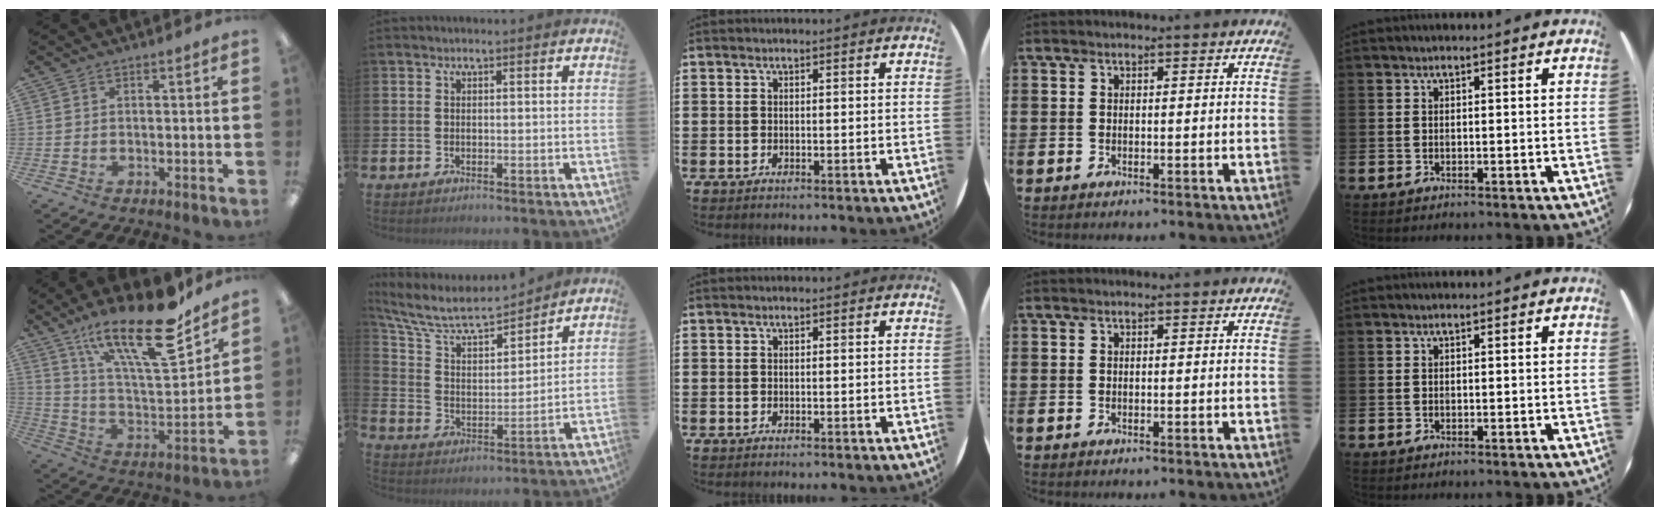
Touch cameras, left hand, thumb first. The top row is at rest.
{"thumb": {"total": 23.8, "force": [16.6, 6.6, 15.8], "torque": [-0.256, -0.107, 0.274]}, "index": {"total": 8.2, "force": [7.3, 2.4, 2.8], "torque": [-0.098, -0.050, 0.125]}}